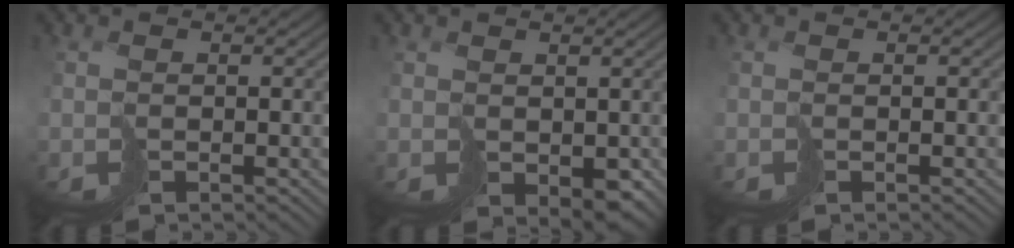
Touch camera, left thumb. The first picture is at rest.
{"total": 2.6, "force": [0.4, 1.9, 1.7], "torque": [-0.036, -0.011, 0.016]}
{"total": 0.0}